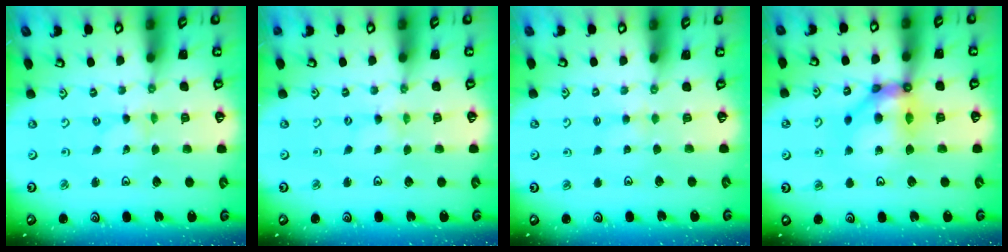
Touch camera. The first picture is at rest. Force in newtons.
{"total": 0.0}
{"total": 1.6, "press": 1.5, "slide": 0.4}
{"total": 11.6, "press": 11.4, "slide": 1.9}